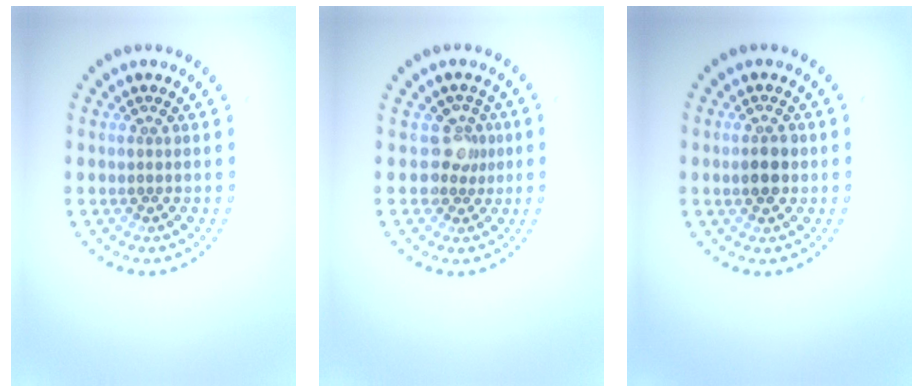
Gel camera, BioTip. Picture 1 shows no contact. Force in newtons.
{"total": 2.1, "press": 1.5, "slide": 1.4}
{"total": 2.6, "press": 2.6, "slide": 0.1}